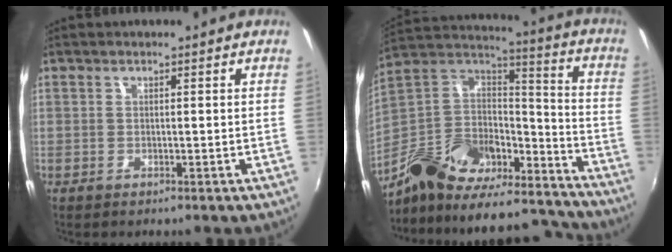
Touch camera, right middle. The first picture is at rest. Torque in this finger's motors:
{"motor_torque": [0.94, -1.19, 0.26, 0.08]}